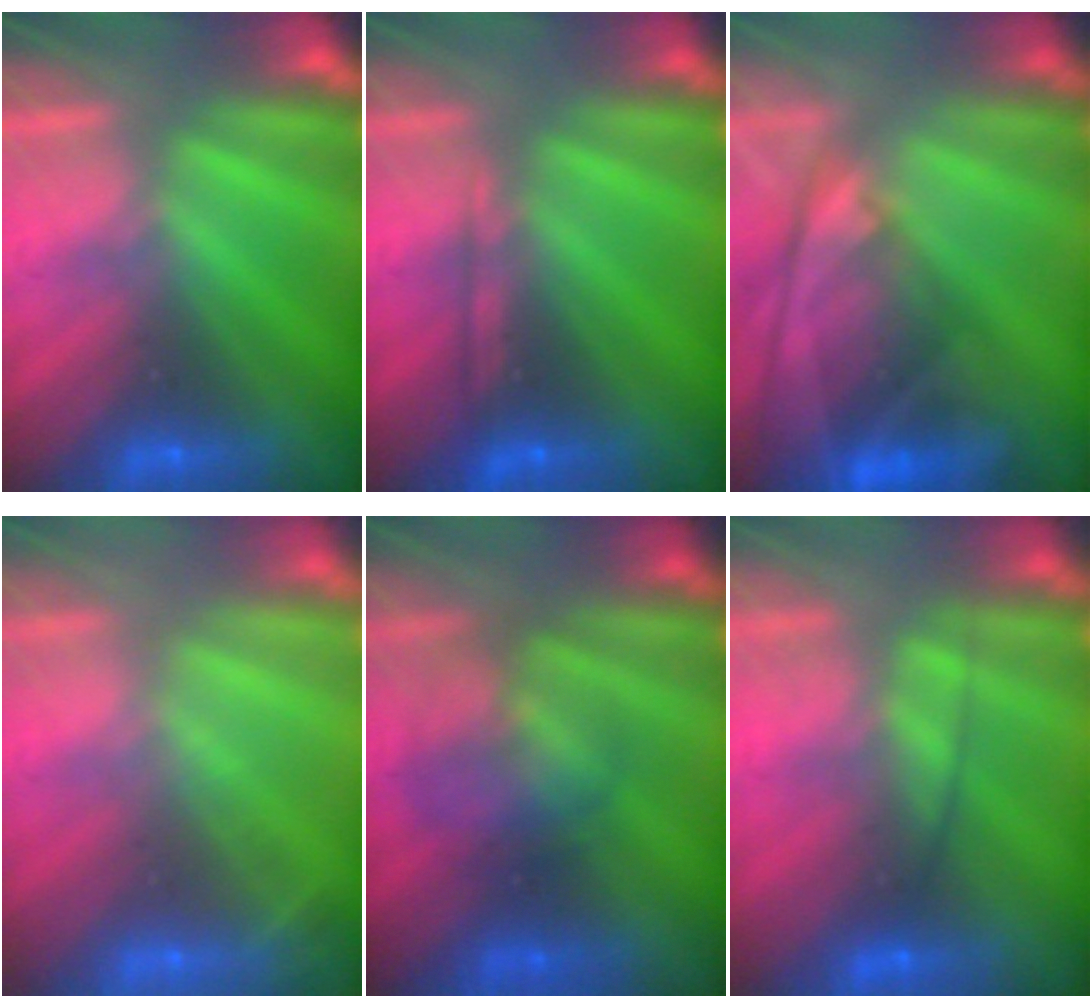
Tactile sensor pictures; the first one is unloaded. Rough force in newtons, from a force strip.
{"total": 2.1}
{"total": 9.3}
{"total": 2.0}
{"total": 2.3}
{"total": 2.3}